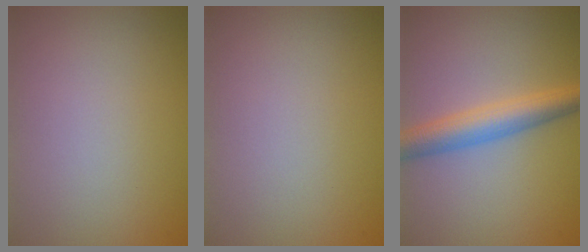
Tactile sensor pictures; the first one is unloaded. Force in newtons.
{"total": 0.0}
{"total": 4.3, "press": 4.3, "slide": 0.1}